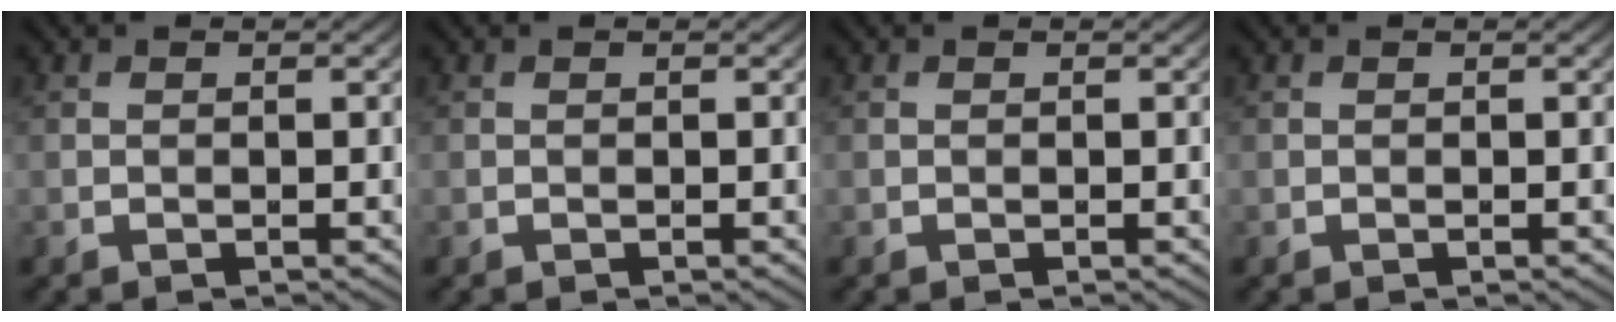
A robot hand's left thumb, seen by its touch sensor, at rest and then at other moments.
{"total": 0.0}
{"total": 0.0}
{"total": 0.0}